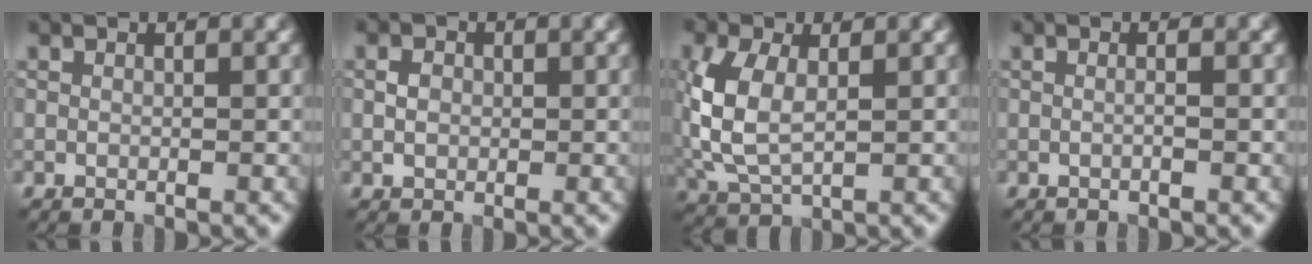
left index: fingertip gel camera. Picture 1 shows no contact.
{"total": 1.4, "force": [0.1, 1.2, 0.8], "torque": [-0.017, 0.002, -0.001]}
{"total": 5.9, "force": [0.6, 3.3, 4.8], "torque": [-0.122, 0.003, 0.012]}
{"total": 0.8, "force": [0.0, 0.1, 0.8], "torque": [-0.011, -0.005, -0.007]}